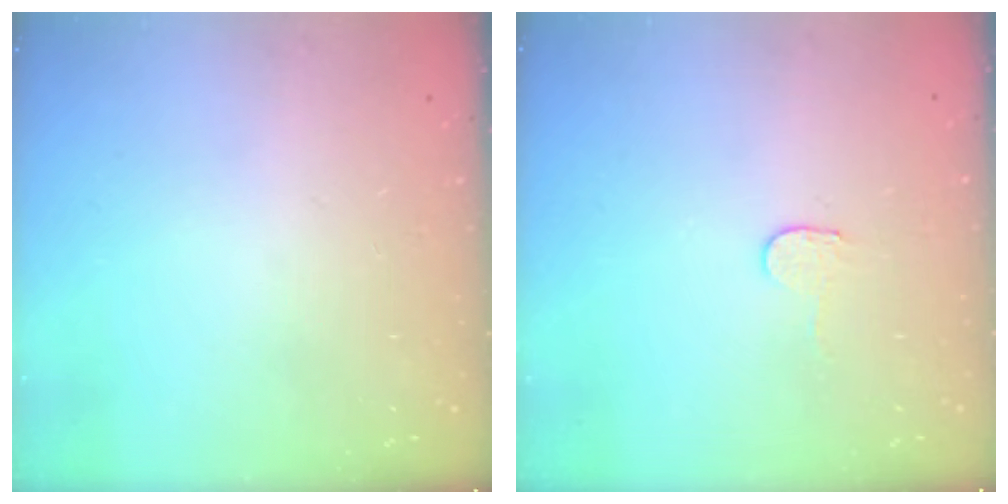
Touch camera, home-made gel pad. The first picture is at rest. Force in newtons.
{"total": 2.3, "press": 2.3, "slide": 0.2}